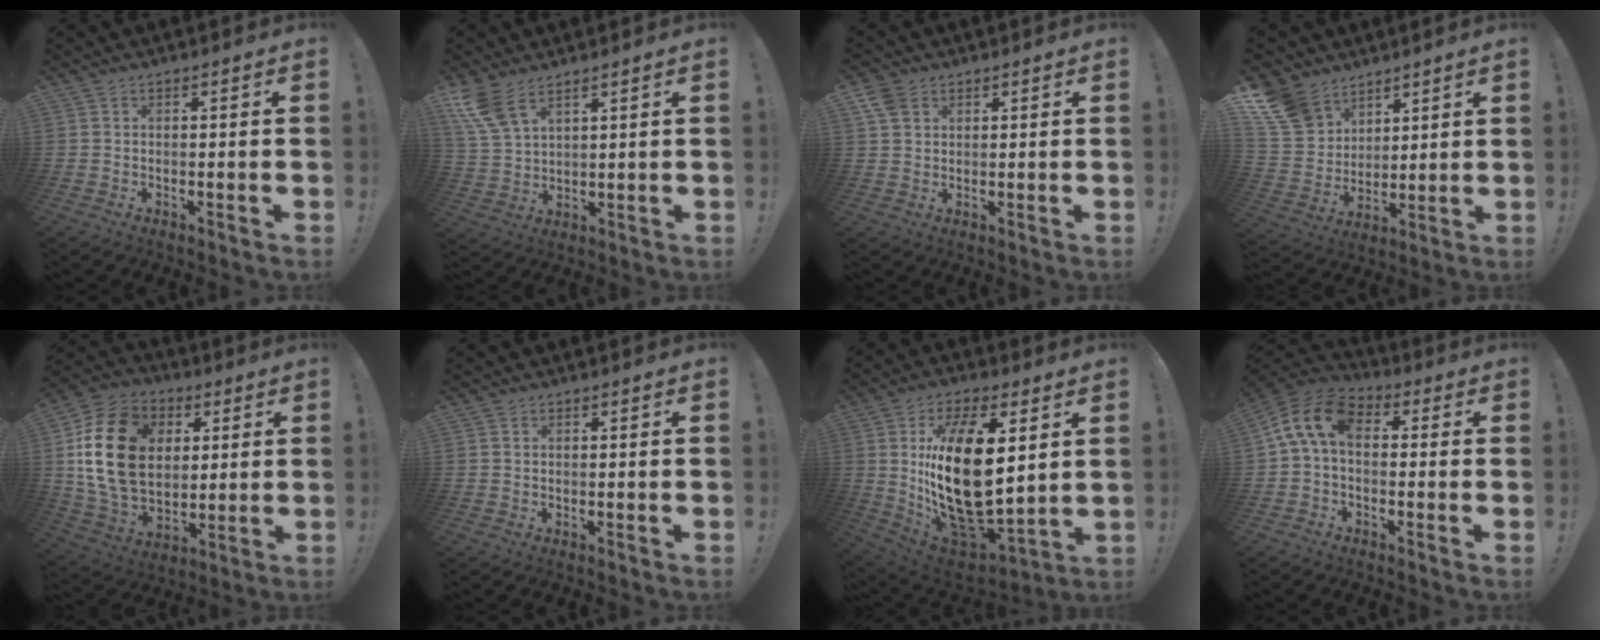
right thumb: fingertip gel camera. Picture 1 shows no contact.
{"total": 8.8, "force": [6.0, 3.8, 5.2], "torque": [-0.109, -0.021, 0.118]}
{"total": 5.2, "force": [2.7, 3.6, 2.5], "torque": [-0.039, -0.006, 0.052]}
{"total": 13.0, "force": [8.7, 8.8, 3.9], "torque": [-0.077, -0.061, 0.176]}
{"total": 24.9, "force": [4.6, 17.4, 17.2], "torque": [-0.328, -0.013, 0.085]}
{"total": 0.0}
{"total": 26.3, "force": [4.4, 13.4, 22.2], "torque": [-0.431, -0.042, 0.086]}
{"total": 12.2, "force": [2.3, 7.2, 9.6], "torque": [-0.203, 0.014, 0.045]}